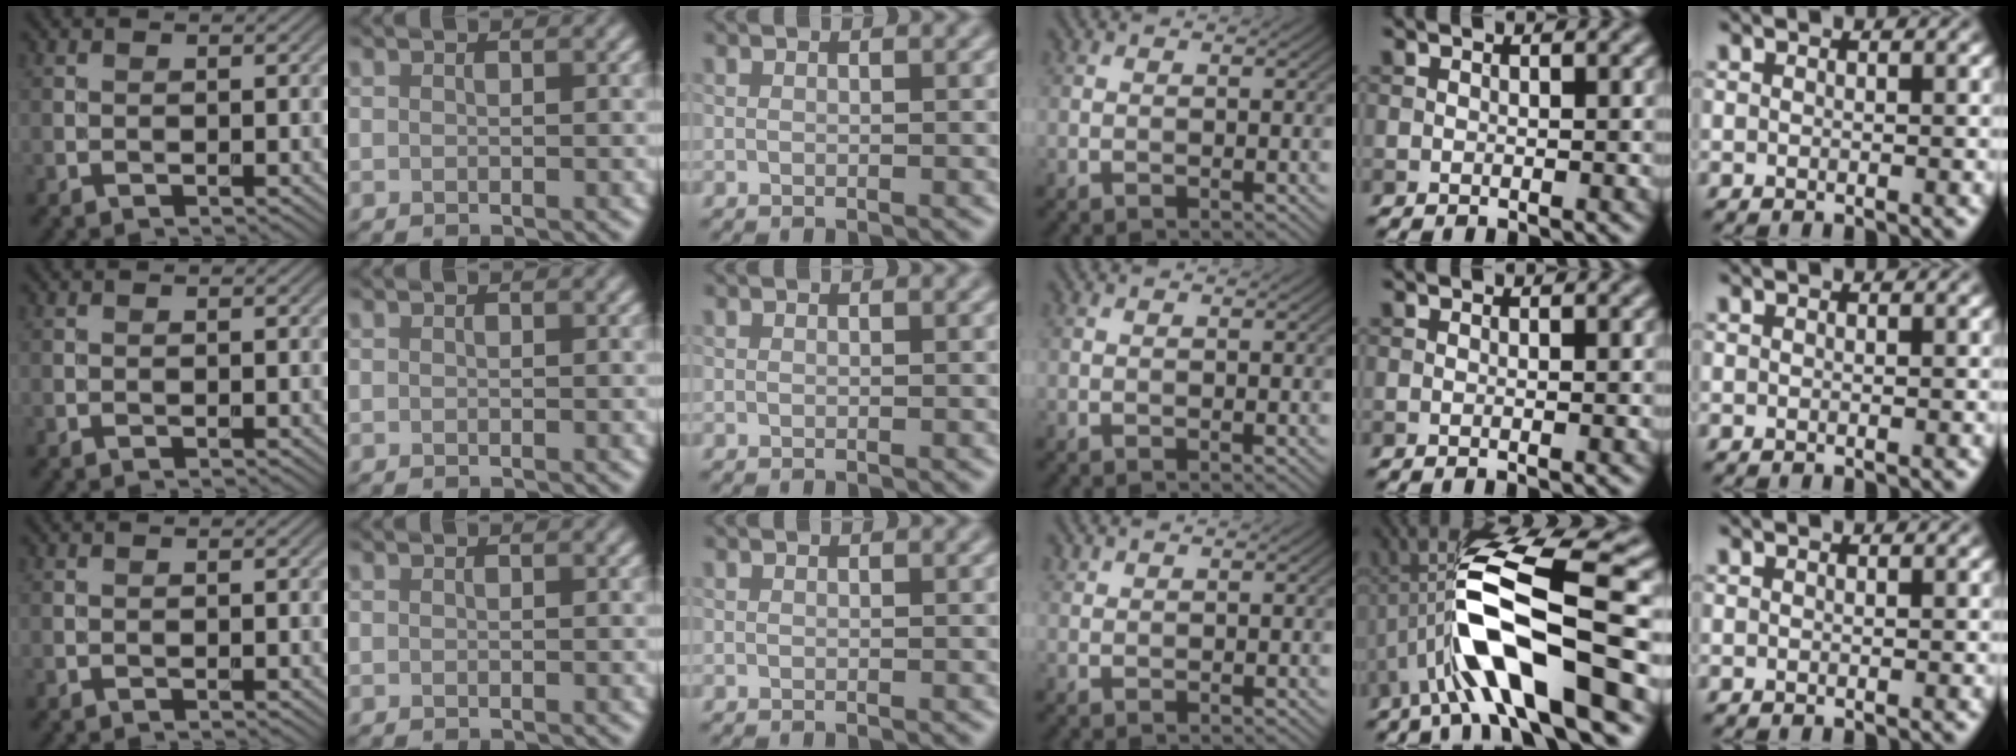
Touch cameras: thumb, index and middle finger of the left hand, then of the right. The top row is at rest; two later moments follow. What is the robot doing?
{"motion": "screw", "object": "dispenser bottle"}